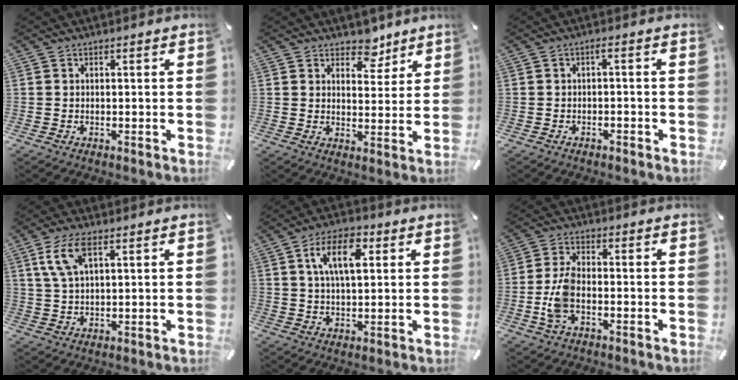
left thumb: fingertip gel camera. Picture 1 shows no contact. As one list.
[{"total": 7.0, "force": [5.3, 4.3, 1.6], "torque": [0.003, -0.040, 0.089]}, {"total": 1.7, "force": [-1.0, 0.5, 1.2], "torque": [-0.024, 0.008, -0.022]}, {"total": 8.0, "force": [3.8, 3.3, 6.3], "torque": [-0.137, 0.004, 0.067]}, {"total": 10.2, "force": [3.7, 5.1, 8.0], "torque": [-0.140, 0.003, 0.063]}, {"total": 7.1, "force": [-1.9, 3.7, 5.7], "torque": [-0.128, 0.001, -0.036]}]